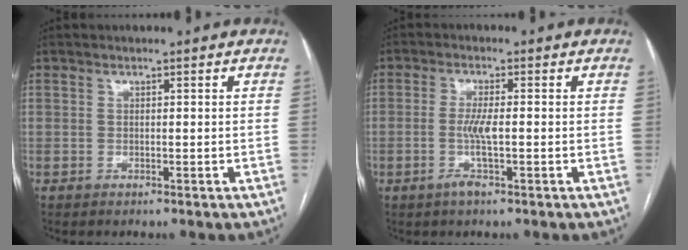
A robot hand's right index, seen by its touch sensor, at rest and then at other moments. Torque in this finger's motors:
{"motor_torque": [0.12, -0.05, 0.12, 0.07]}